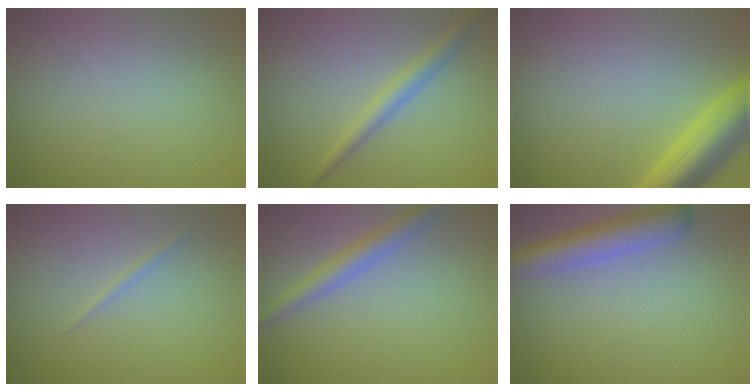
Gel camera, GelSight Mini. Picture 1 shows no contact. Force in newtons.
{"total": 2.2, "press": 2.2, "slide": 0.1}
{"total": 5.9, "press": 5.9, "slide": 0.4}
{"total": 0.6, "press": 0.6, "slide": 0.0}
{"total": 2.9, "press": 2.9, "slide": 0.1}
{"total": 4.4, "press": 4.3, "slide": 0.2}